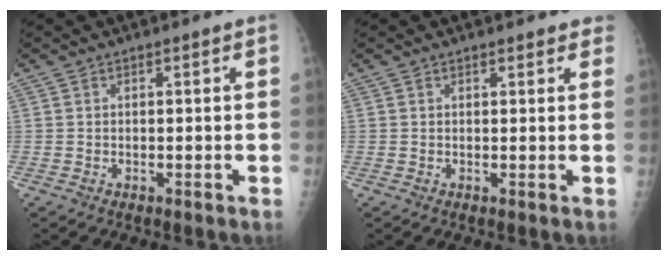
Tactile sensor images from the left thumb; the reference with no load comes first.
{"total": 2.9, "force": [2.6, 1.1, 0.8], "torque": [0.016, -0.006, 0.018]}